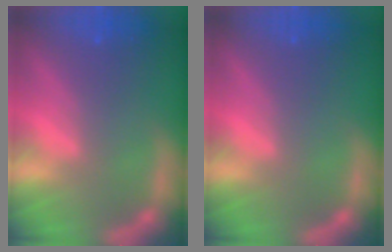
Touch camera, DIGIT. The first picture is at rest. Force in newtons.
{"total": 0.0}